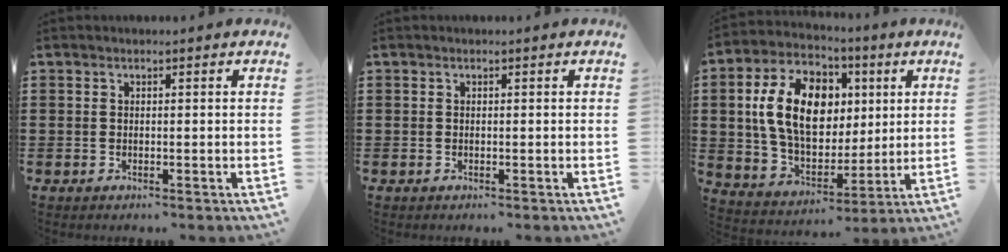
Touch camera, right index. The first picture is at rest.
{"total": 0.0}
{"total": 14.7, "force": [2.6, 9.8, 10.6], "torque": [-0.236, 0.013, 0.043]}